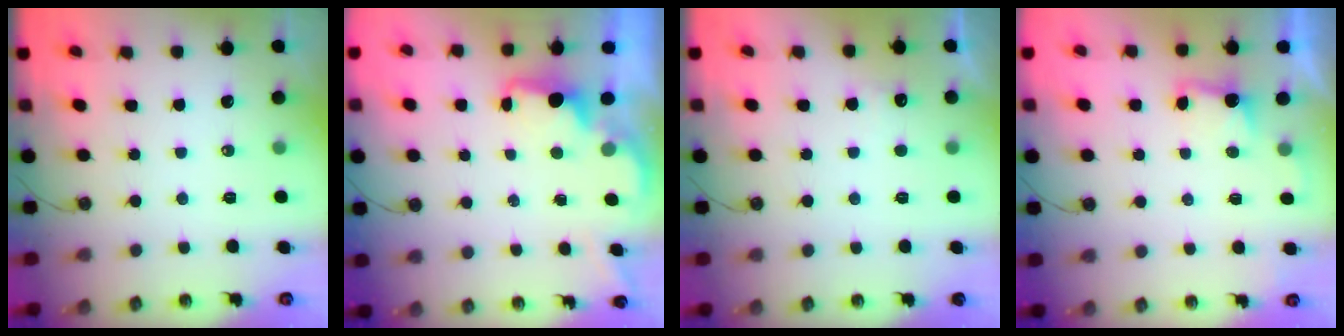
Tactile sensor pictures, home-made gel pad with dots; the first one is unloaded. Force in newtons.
{"total": 1.7, "press": 1.5, "slide": 0.7}
{"total": 5.2, "press": 5.0, "slide": 1.3}
{"total": 1.4, "press": 1.0, "slide": 0.9}